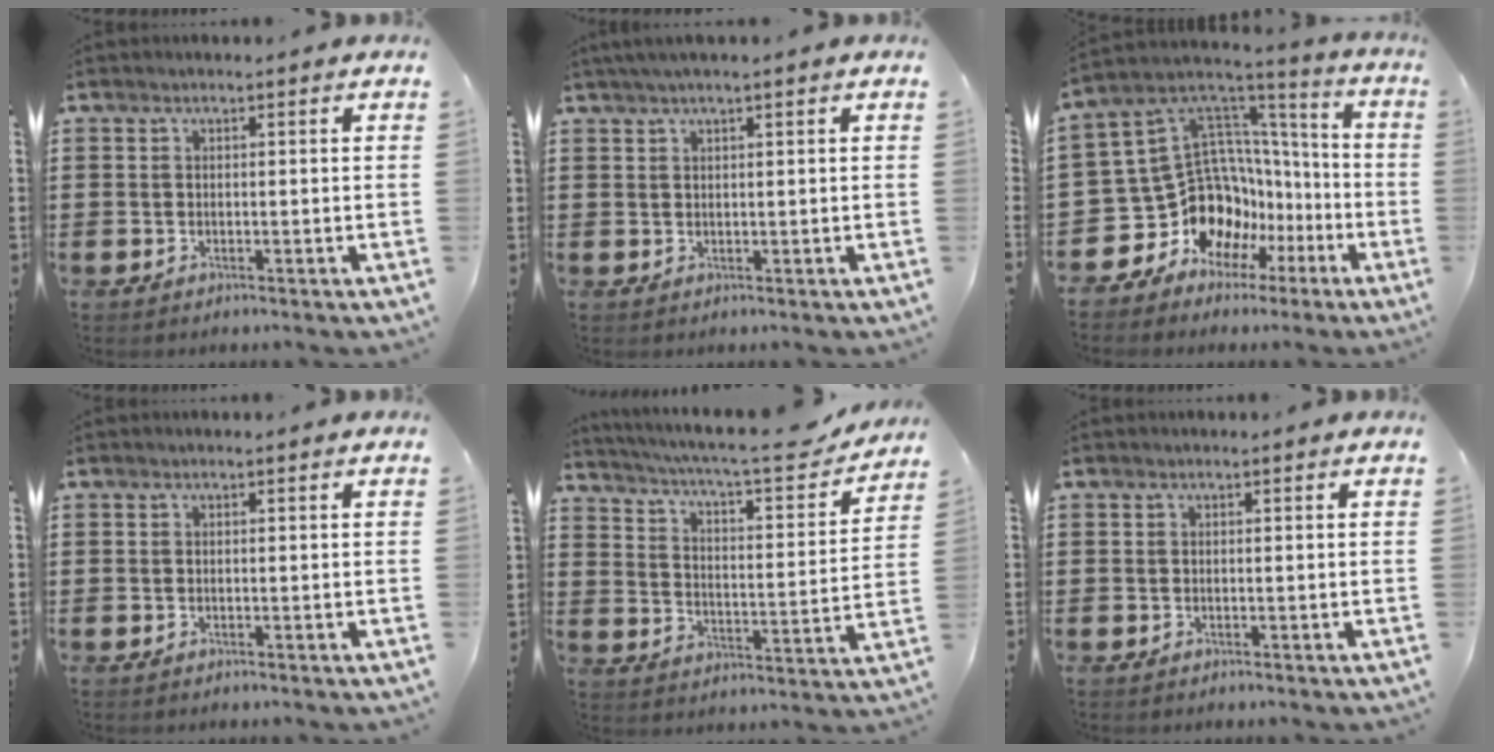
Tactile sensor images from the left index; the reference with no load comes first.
{"total": 1.6, "force": [1.1, 0.0, 1.2], "torque": [-0.023, 0.000, 0.020]}
{"total": 13.1, "force": [-3.5, 11.9, 4.3], "torque": [-0.133, -0.026, -0.039]}
{"total": 0.0}
{"total": 7.2, "force": [5.9, 0.4, 4.0], "torque": [-0.095, -0.039, 0.091]}
{"total": 0.0}